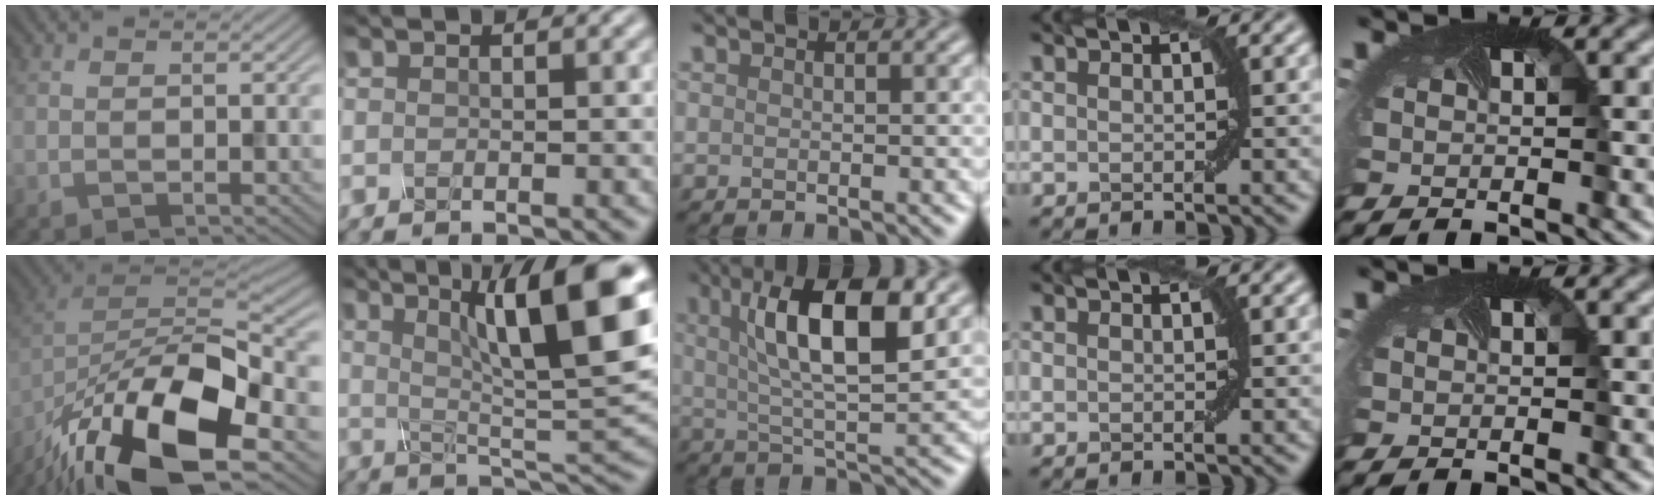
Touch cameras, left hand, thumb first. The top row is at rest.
{"thumb": {"total": 19.8, "force": [-11.8, 8.1, 13.7], "torque": [-0.267, -0.019, -0.206]}, "index": {"total": 12.3, "force": [3.8, 2.5, 11.4], "torque": [-0.158, 0.017, 0.075]}, "middle": {"total": 8.9, "force": [2.4, 2.5, 8.3], "torque": [-0.136, 0.010, 0.047]}}